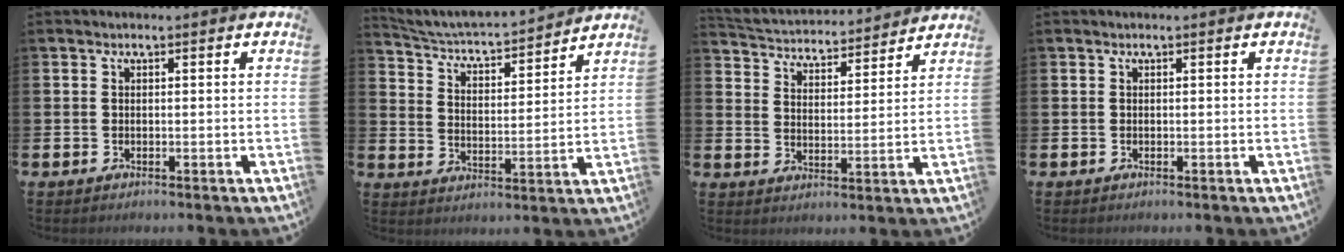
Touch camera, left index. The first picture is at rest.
{"total": 4.2, "force": [4.0, 0.5, 0.8], "torque": [-0.040, -0.044, 0.060]}
{"total": 4.1, "force": [4.0, 0.9, -0.1], "torque": [-0.021, -0.039, 0.063]}
{"total": 0.0}